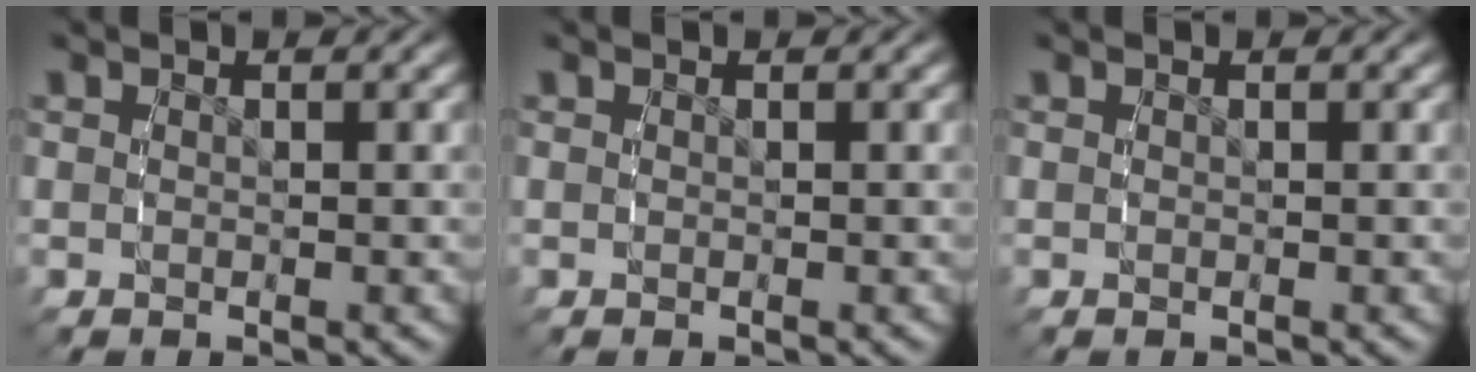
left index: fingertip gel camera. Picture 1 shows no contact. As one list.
[{"total": 0.0}, {"total": 0.0}]